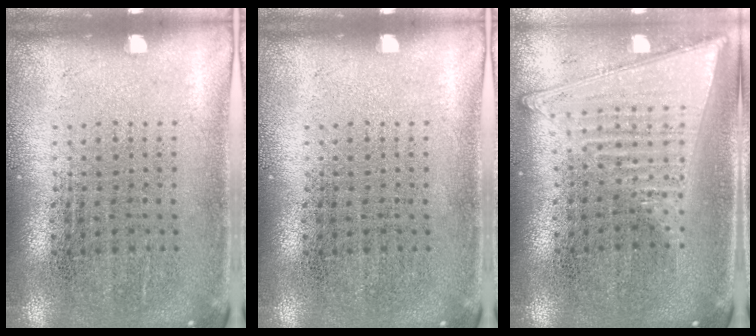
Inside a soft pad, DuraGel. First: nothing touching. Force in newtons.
{"total": 0.0}
{"total": 1.7, "press": 1.6, "slide": 0.6}